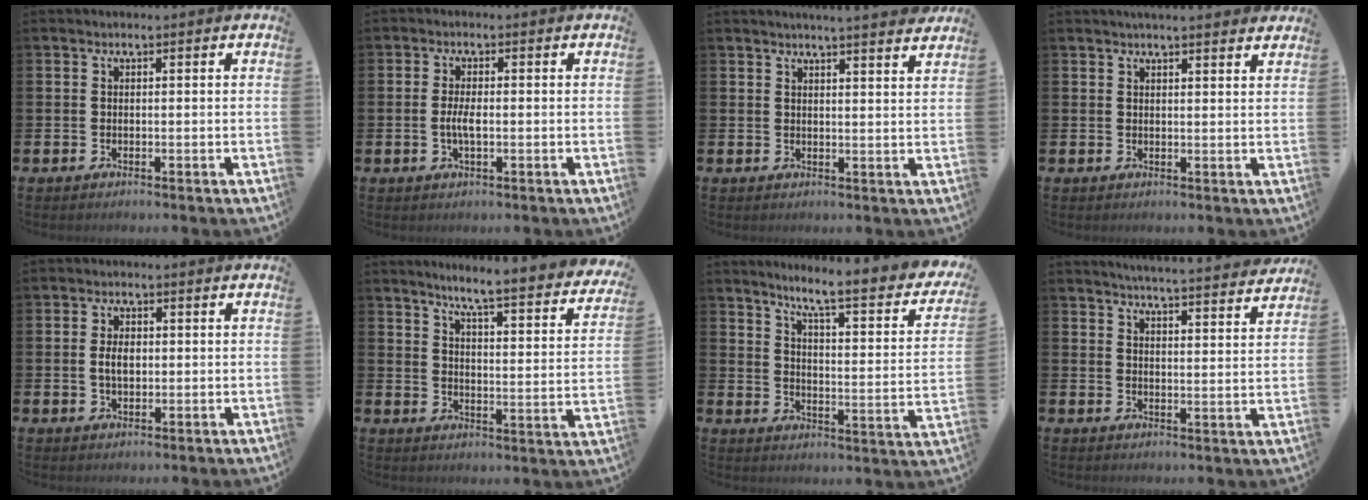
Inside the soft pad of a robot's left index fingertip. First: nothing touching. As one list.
[{"total": 2.7, "force": [-0.4, 0.9, 2.6], "torque": [-0.048, -0.005, -0.011]}, {"total": 4.0, "force": [3.9, -0.7, 0.5], "torque": [-0.005, -0.025, 0.068]}, {"total": 2.6, "force": [2.6, -0.1, 0.3], "torque": [0.000, -0.014, 0.045]}, {"total": 3.1, "force": [0.2, 1.9, 2.5], "torque": [-0.036, 0.003, 0.000]}, {"total": 6.1, "force": [5.5, 0.1, 2.7], "torque": [-0.061, -0.053, 0.084]}, {"total": 6.8, "force": [5.6, 0.7, 3.9], "torque": [-0.076, -0.056, 0.080]}, {"total": 5.3, "force": [5.3, -0.3, 0.6], "torque": [-0.016, -0.043, 0.090]}]